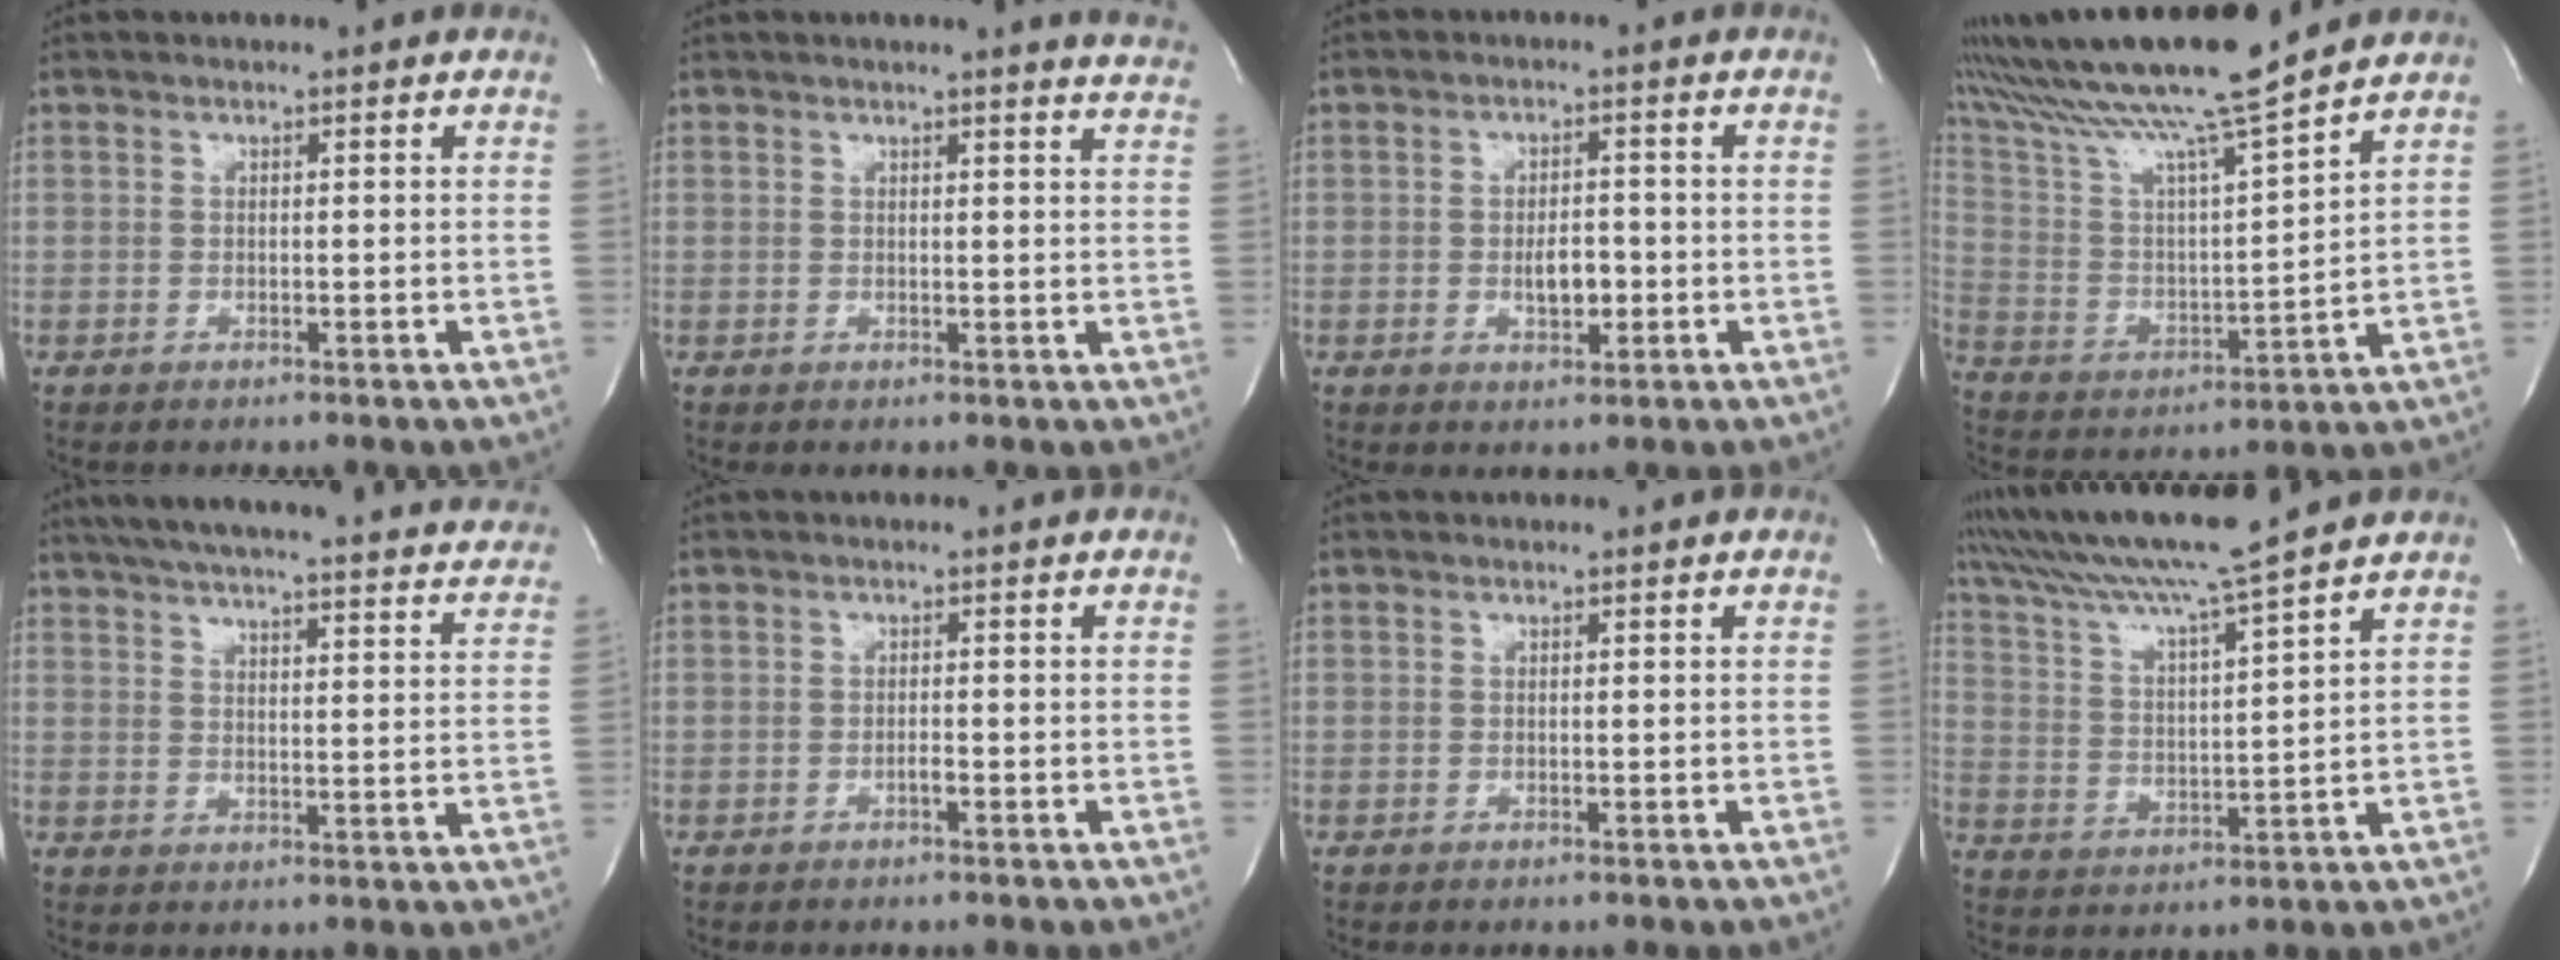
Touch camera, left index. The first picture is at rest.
{"total": 7.7, "force": [7.3, -0.5, 2.3], "torque": [-0.024, -0.034, 0.056]}
{"total": 3.7, "force": [-1.0, 1.6, 3.1], "torque": [-0.053, -0.001, -0.012]}
{"total": 19.9, "force": [16.1, 0.1, 11.7], "torque": [-0.223, 0.017, 0.281]}
{"total": 32.6, "force": [29.5, 4.2, 13.3], "torque": [-0.219, -0.049, 0.355]}
{"total": 0.8, "force": [-0.6, 0.0, 0.5], "torque": [-0.012, -0.002, -0.011]}
{"total": 0.0}
{"total": 15.0, "force": [13.0, -1.5, 7.2], "torque": [-0.144, 0.004, 0.222]}